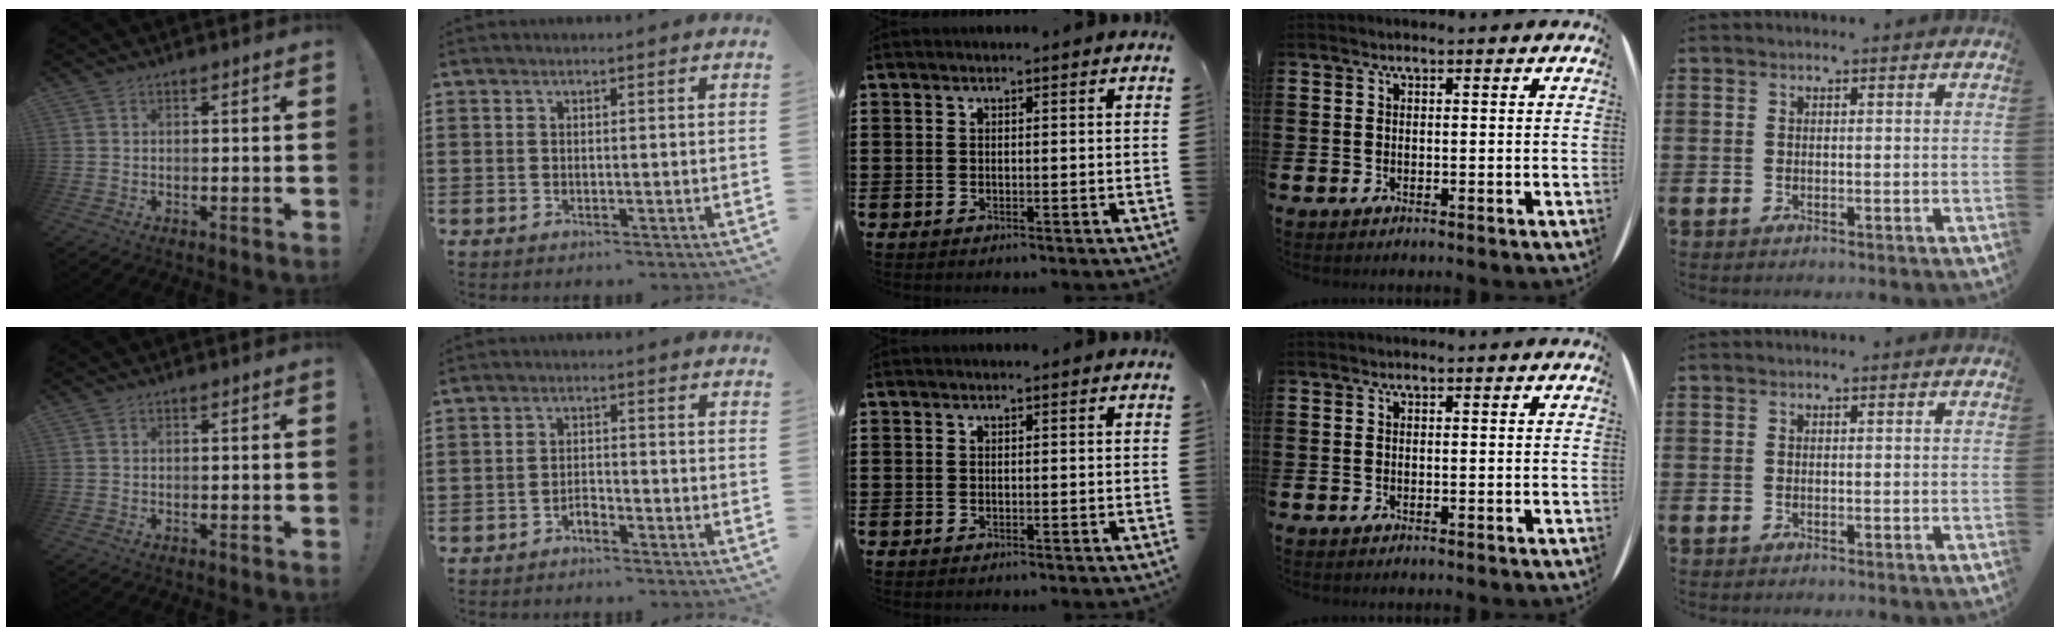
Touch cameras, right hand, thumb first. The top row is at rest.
{"index": {"total": 1.8, "force": [-1.6, 0.6, 0.5], "torque": [-0.016, 0.001, -0.034]}}